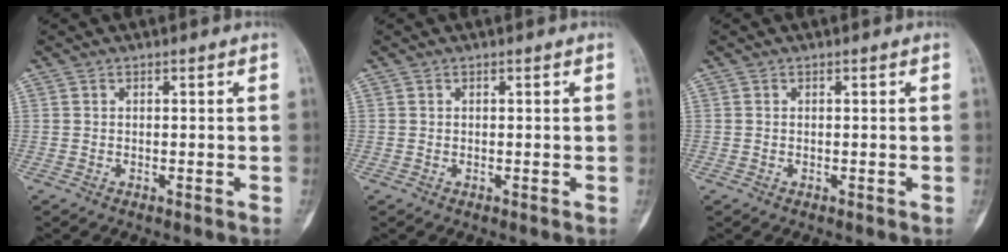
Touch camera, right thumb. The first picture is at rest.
{"total": 0.0}
{"total": 0.0}